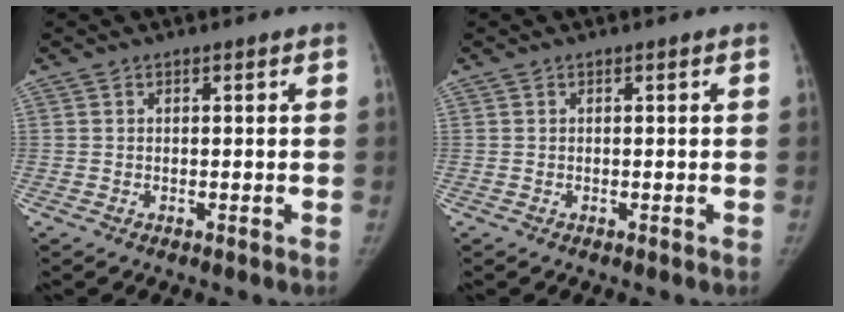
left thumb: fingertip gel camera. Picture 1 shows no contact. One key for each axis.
{"total": 0.0}